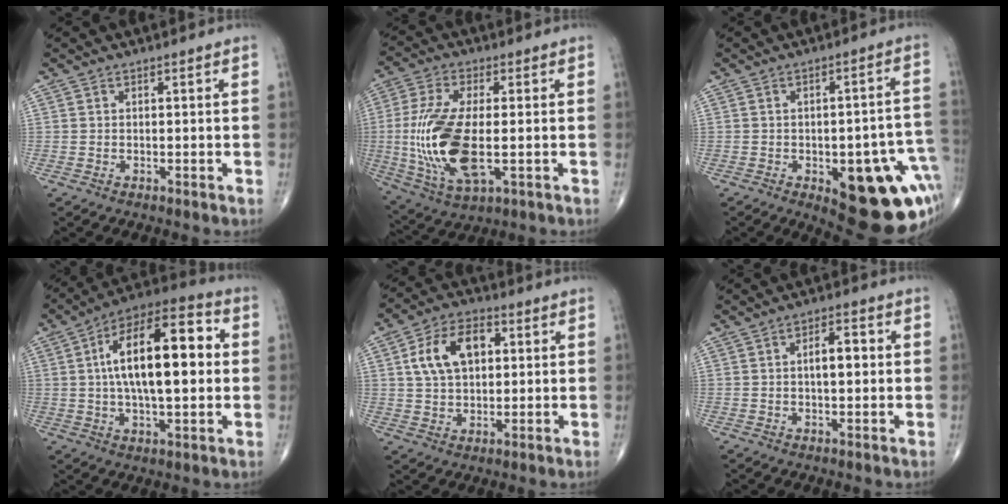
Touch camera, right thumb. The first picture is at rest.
{"total": 16.8, "force": [-1.7, 7.0, 15.2], "torque": [-0.334, -0.012, -0.022]}
{"total": 20.1, "force": [-6.2, 7.9, 17.4], "torque": [-0.164, 0.025, -0.054]}
{"total": 20.3, "force": [2.4, 8.4, 18.3], "torque": [-0.287, 0.026, 0.031]}
{"total": 11.3, "force": [2.7, 7.1, 8.4], "torque": [-0.136, 0.010, 0.045]}
{"total": 5.1, "force": [0.5, 2.3, 4.5], "torque": [-0.064, 0.010, 0.003]}